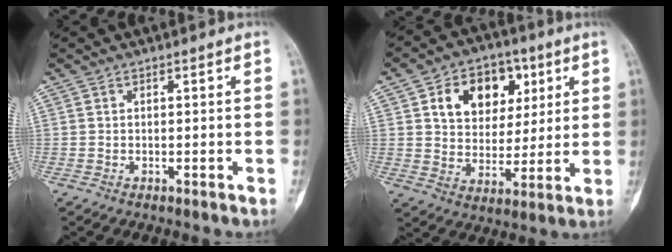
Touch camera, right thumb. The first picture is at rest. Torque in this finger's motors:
{"motor_torque": [-0.41, 0.56, 0.14, 0.07, 0.05]}